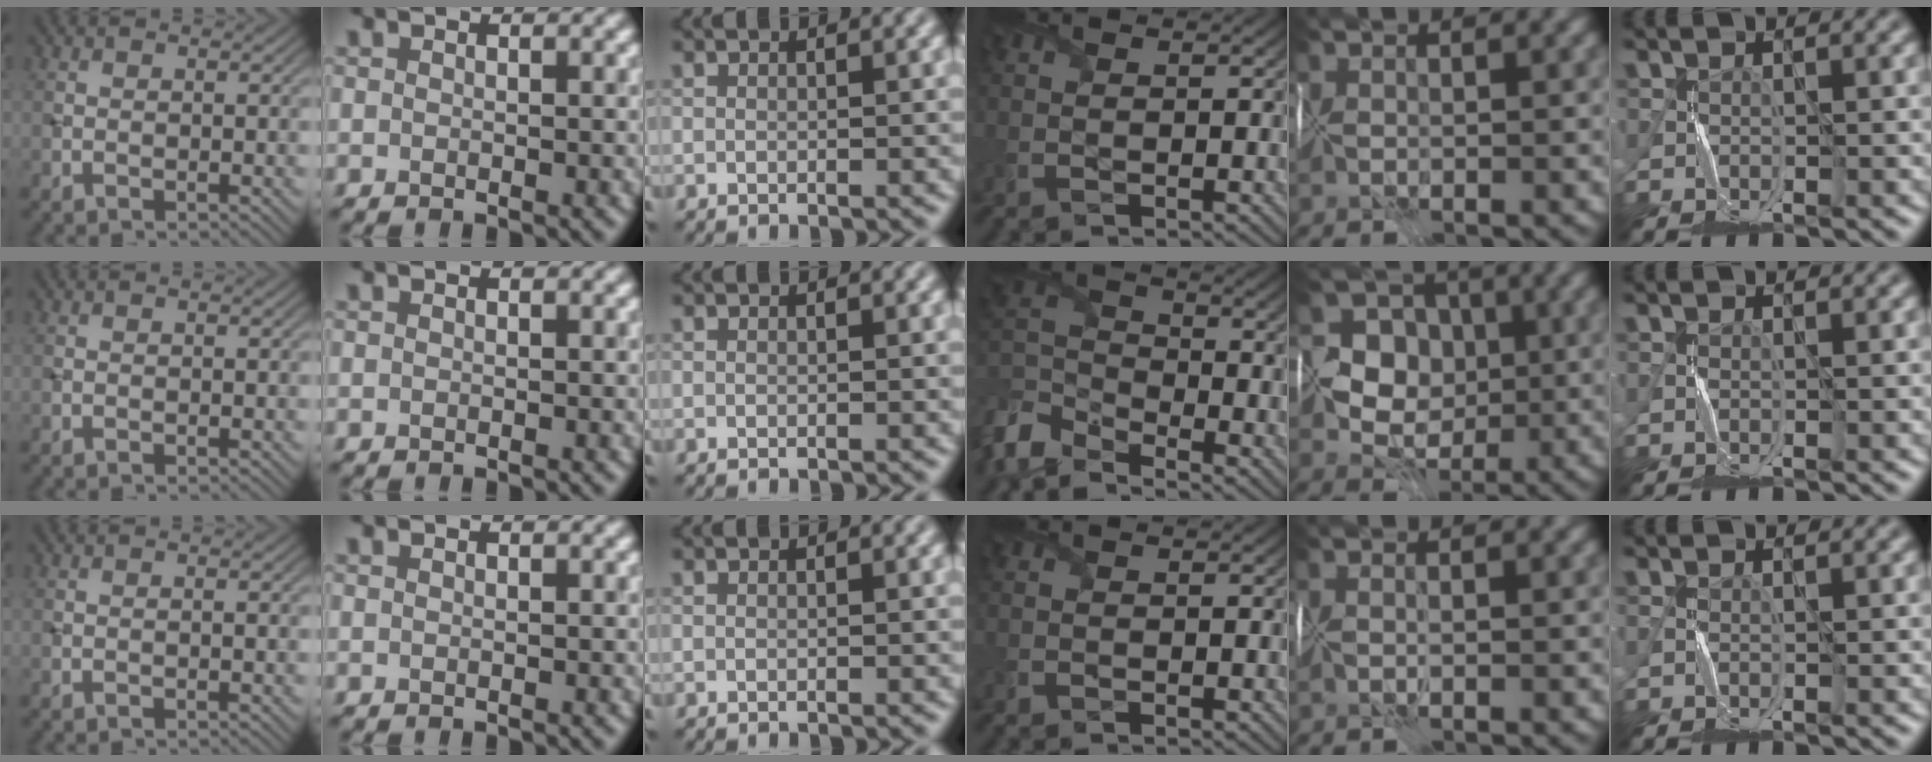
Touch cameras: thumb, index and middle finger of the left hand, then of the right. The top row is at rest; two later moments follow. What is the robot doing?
{"motion": "fold", "object": "map"}